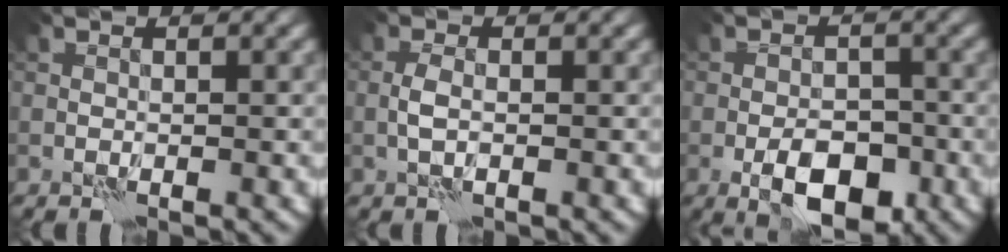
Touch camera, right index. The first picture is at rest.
{"total": 1.6, "force": [-0.3, 0.6, 1.4], "torque": [-0.032, 0.002, -0.012]}
{"total": 5.5, "force": [-2.6, 2.8, 4.0], "torque": [-0.057, -0.001, -0.047]}